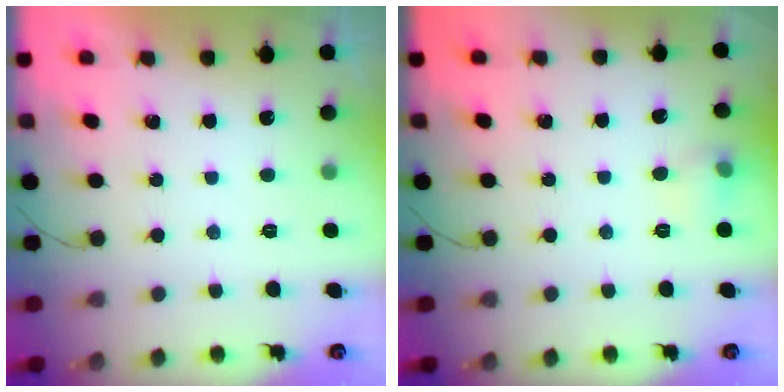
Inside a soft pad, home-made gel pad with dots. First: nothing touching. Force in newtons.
{"total": 6.3, "press": 6.1, "slide": 1.7}